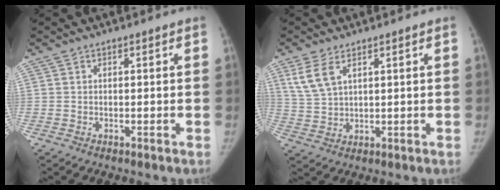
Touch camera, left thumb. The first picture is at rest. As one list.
[{"total": 5.5, "force": [3.1, 2.7, 3.7], "torque": [-0.080, -0.007, 0.074]}]